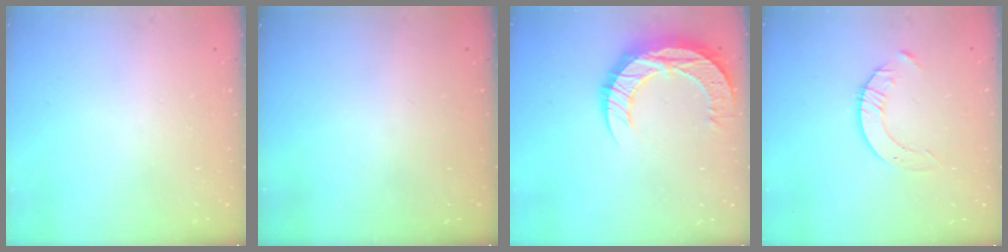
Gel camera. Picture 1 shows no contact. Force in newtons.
{"total": 0.0}
{"total": 19.0, "press": 18.9, "slide": 1.4}
{"total": 3.5, "press": 3.4, "slide": 0.4}